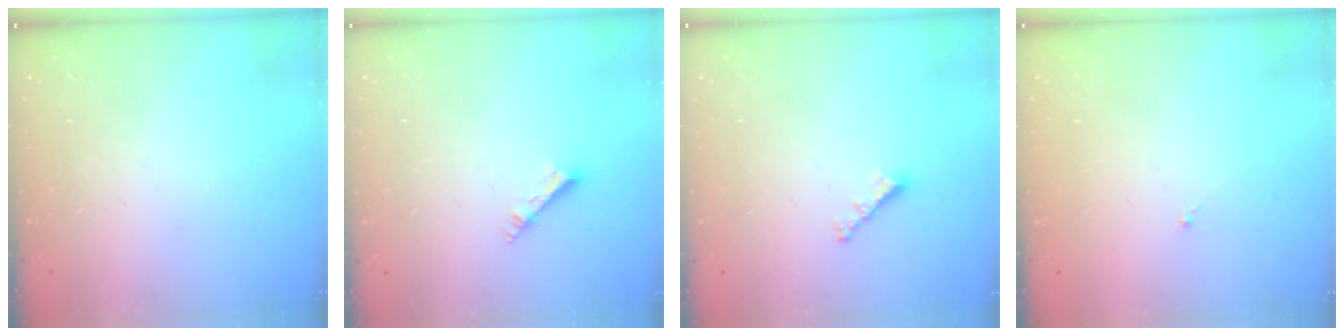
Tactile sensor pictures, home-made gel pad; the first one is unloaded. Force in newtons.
{"total": 3.0, "press": 3.0, "slide": 0.4}
{"total": 2.4, "press": 2.4, "slide": 0.5}
{"total": 0.0}